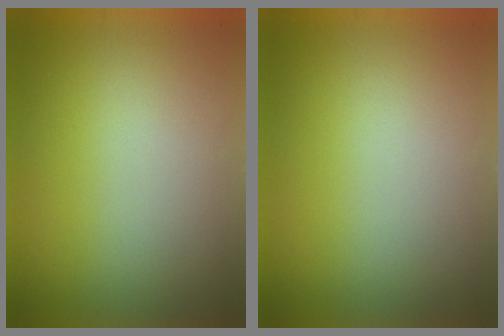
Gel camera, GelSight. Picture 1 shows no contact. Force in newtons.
{"total": 0.0}